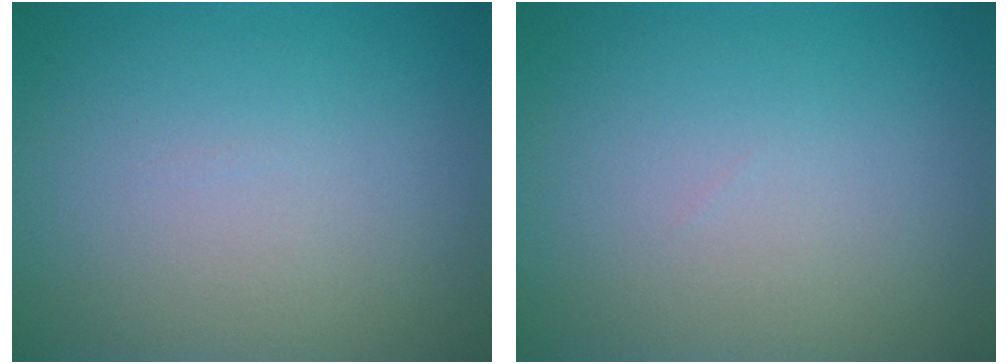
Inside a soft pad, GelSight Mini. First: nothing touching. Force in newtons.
{"total": 0.0}